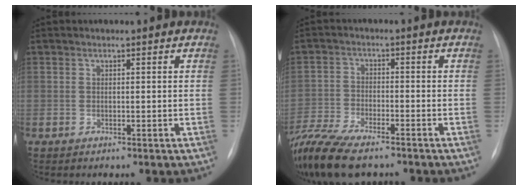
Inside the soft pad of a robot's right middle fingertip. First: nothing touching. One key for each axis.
{"total": 9.9, "fx": -8.2, "fy": 0.0, "fz": 5.7, "tx": -0.112, "ty": -0.026, "tz": -0.147}